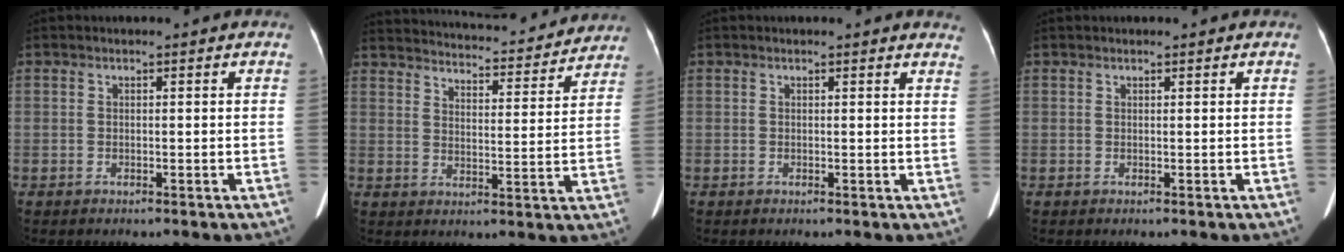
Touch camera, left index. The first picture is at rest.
{"total": 23.0, "force": [21.4, 4.3, 7.3], "torque": [-0.116, -0.017, 0.274]}
{"total": 4.6, "force": [4.4, 0.7, 0.9], "torque": [0.006, -0.021, 0.020]}
{"total": 1.1, "force": [0.9, 0.1, 0.5], "torque": [-0.008, 0.004, 0.014]}